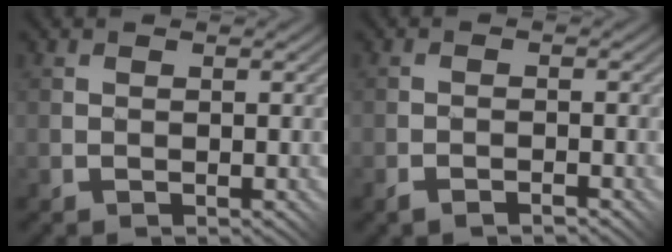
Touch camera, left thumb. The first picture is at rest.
{"total": 1.3, "force": [-1.3, 0.1, 0.4], "torque": [-0.005, 0.007, -0.028]}